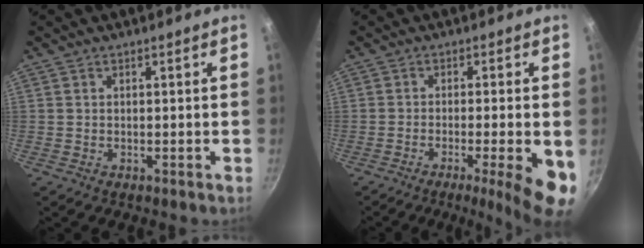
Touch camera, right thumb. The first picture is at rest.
{"total": 10.2, "force": [-3.5, 1.6, 9.4], "torque": [-0.127, 0.004, -0.049]}